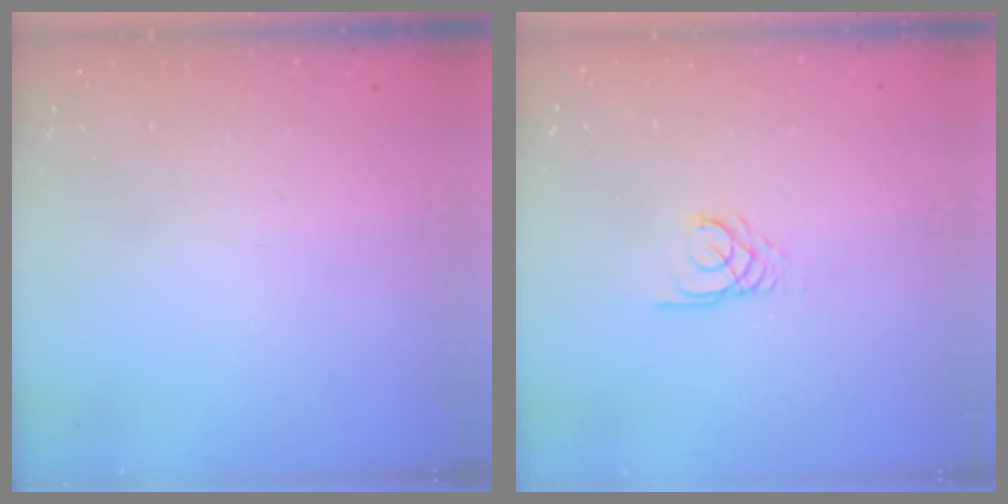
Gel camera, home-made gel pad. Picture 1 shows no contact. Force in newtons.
{"total": 2.7, "press": 2.7, "slide": 0.3}